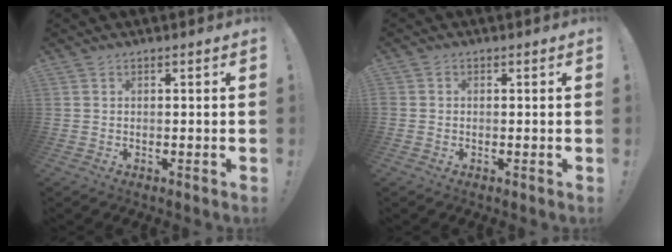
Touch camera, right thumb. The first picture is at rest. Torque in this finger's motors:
{"motor_torque": [-0.14, -0.08, 0.14, 0.29, -0.07]}